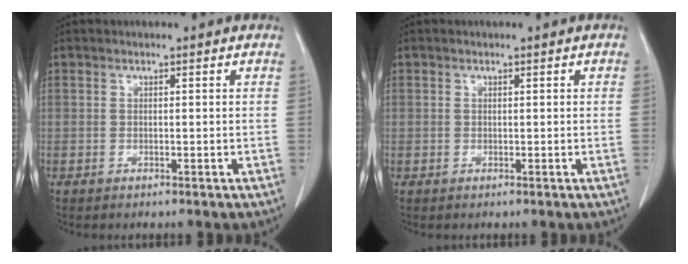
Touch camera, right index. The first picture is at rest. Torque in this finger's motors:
{"motor_torque": [-0.92, 0.46, -0.61, -0.20]}